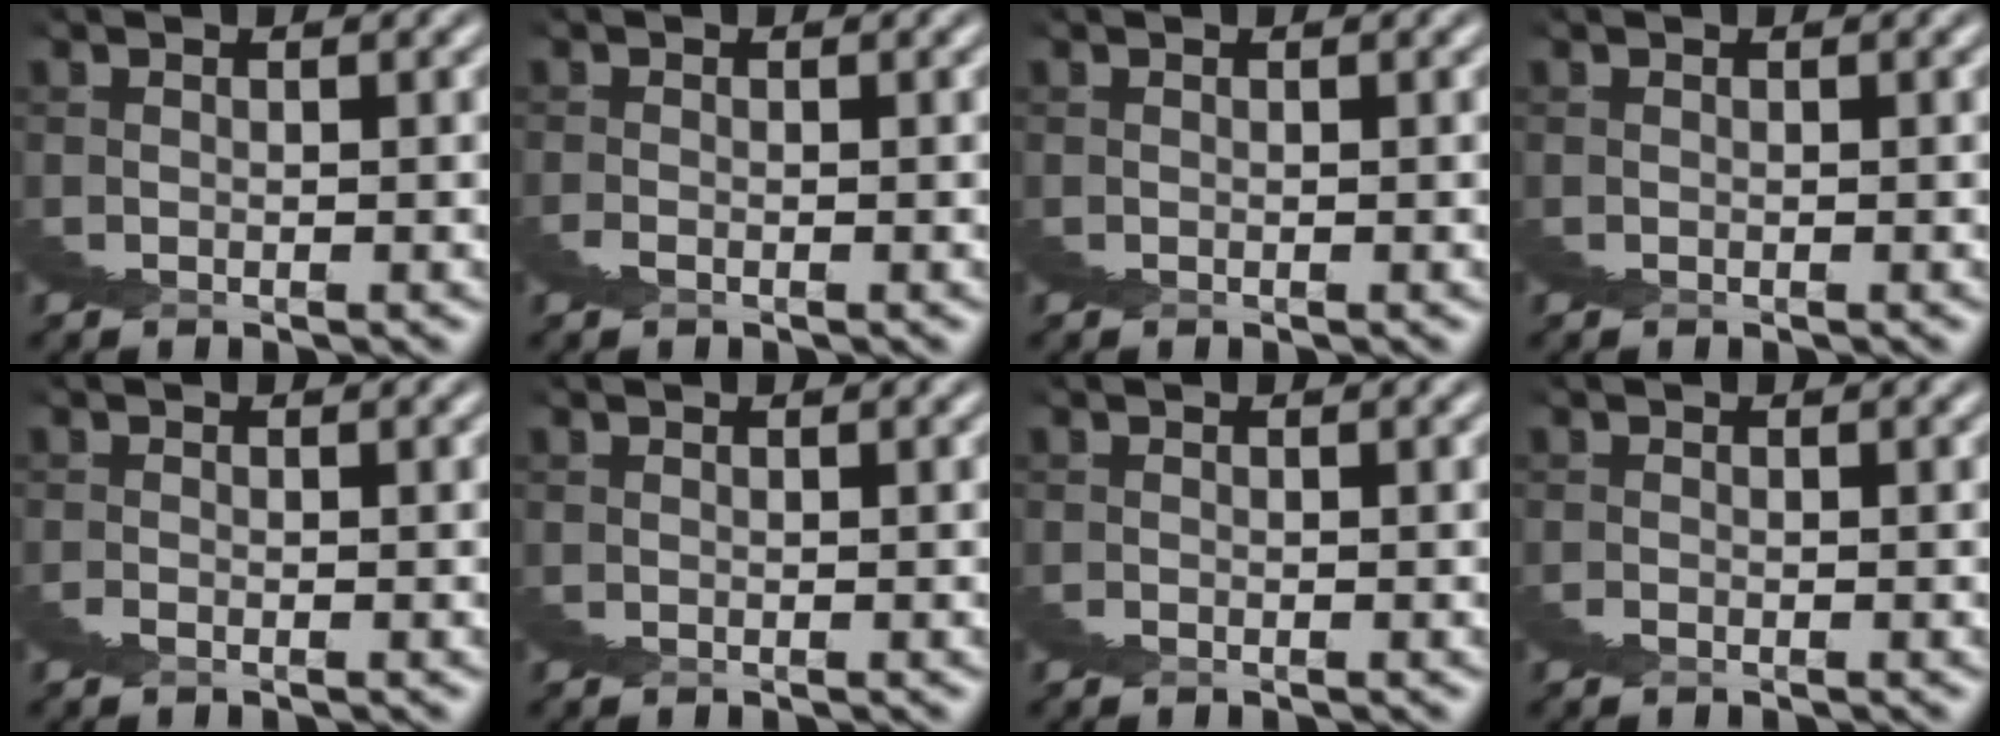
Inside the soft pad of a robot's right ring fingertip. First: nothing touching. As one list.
[{"total": 2.1, "force": [-1.2, -1.2, -1.2], "torque": [0.019, -0.003, -0.017]}, {"total": 0.0}, {"total": 0.0}, {"total": 1.8, "force": [-1.1, -0.9, -1.0], "torque": [0.017, 0.001, -0.017]}, {"total": 0.0}, {"total": 1.0, "force": [-0.6, -0.4, -0.7], "torque": [0.012, 0.000, -0.009]}, {"total": 1.4, "force": [-0.8, -0.7, -0.9], "torque": [0.016, 0.001, -0.014]}]